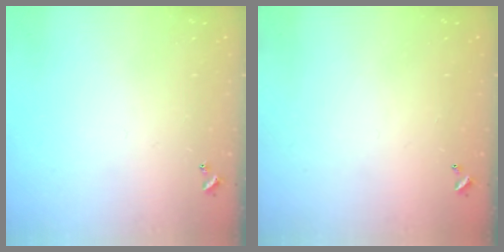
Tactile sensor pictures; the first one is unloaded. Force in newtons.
{"total": 2.9, "press": 2.9, "slide": 0.1}